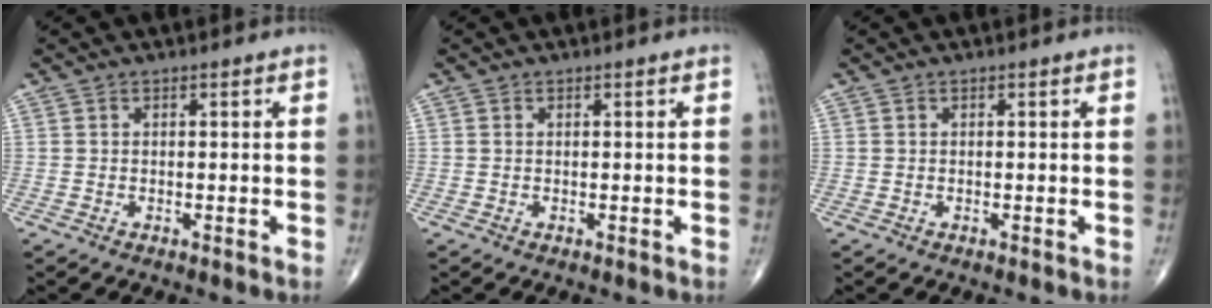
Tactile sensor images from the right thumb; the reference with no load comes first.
{"total": 0.0}
{"total": 0.0}